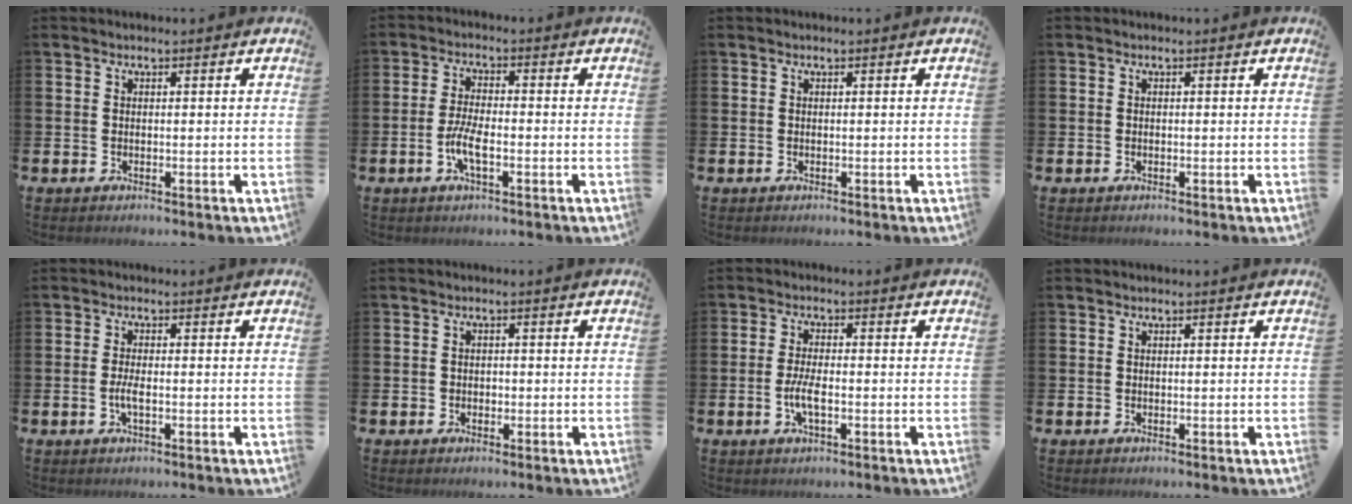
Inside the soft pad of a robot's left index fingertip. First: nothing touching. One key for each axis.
{"total": 4.1, "fx": -1.3, "fy": 1.2, "fz": 3.7, "tx": -0.080, "ty": 0.002, "tz": -0.026}
{"total": 0.0}
{"total": 0.0}
{"total": 2.3, "fx": -0.5, "fy": 0.6, "fz": 2.2, "tx": -0.049, "ty": -0.001, "tz": -0.011}
{"total": 1.0, "fx": -0.2, "fy": 0.9, "fz": 0.3, "tx": -0.005, "ty": 0.004, "tz": -0.007}
{"total": 3.5, "fx": -0.9, "fy": 1.1, "fz": 3.2, "tx": -0.057, "ty": -0.001, "tz": -0.019}
{"total": 0.0}